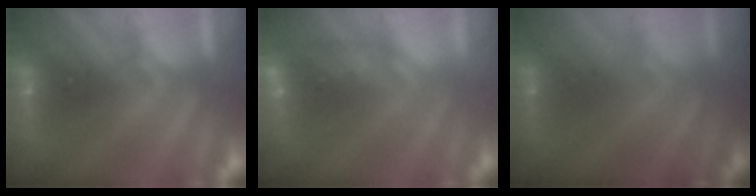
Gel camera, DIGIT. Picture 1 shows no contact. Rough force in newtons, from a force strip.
{"total": 4.6}
{"total": 1.7}